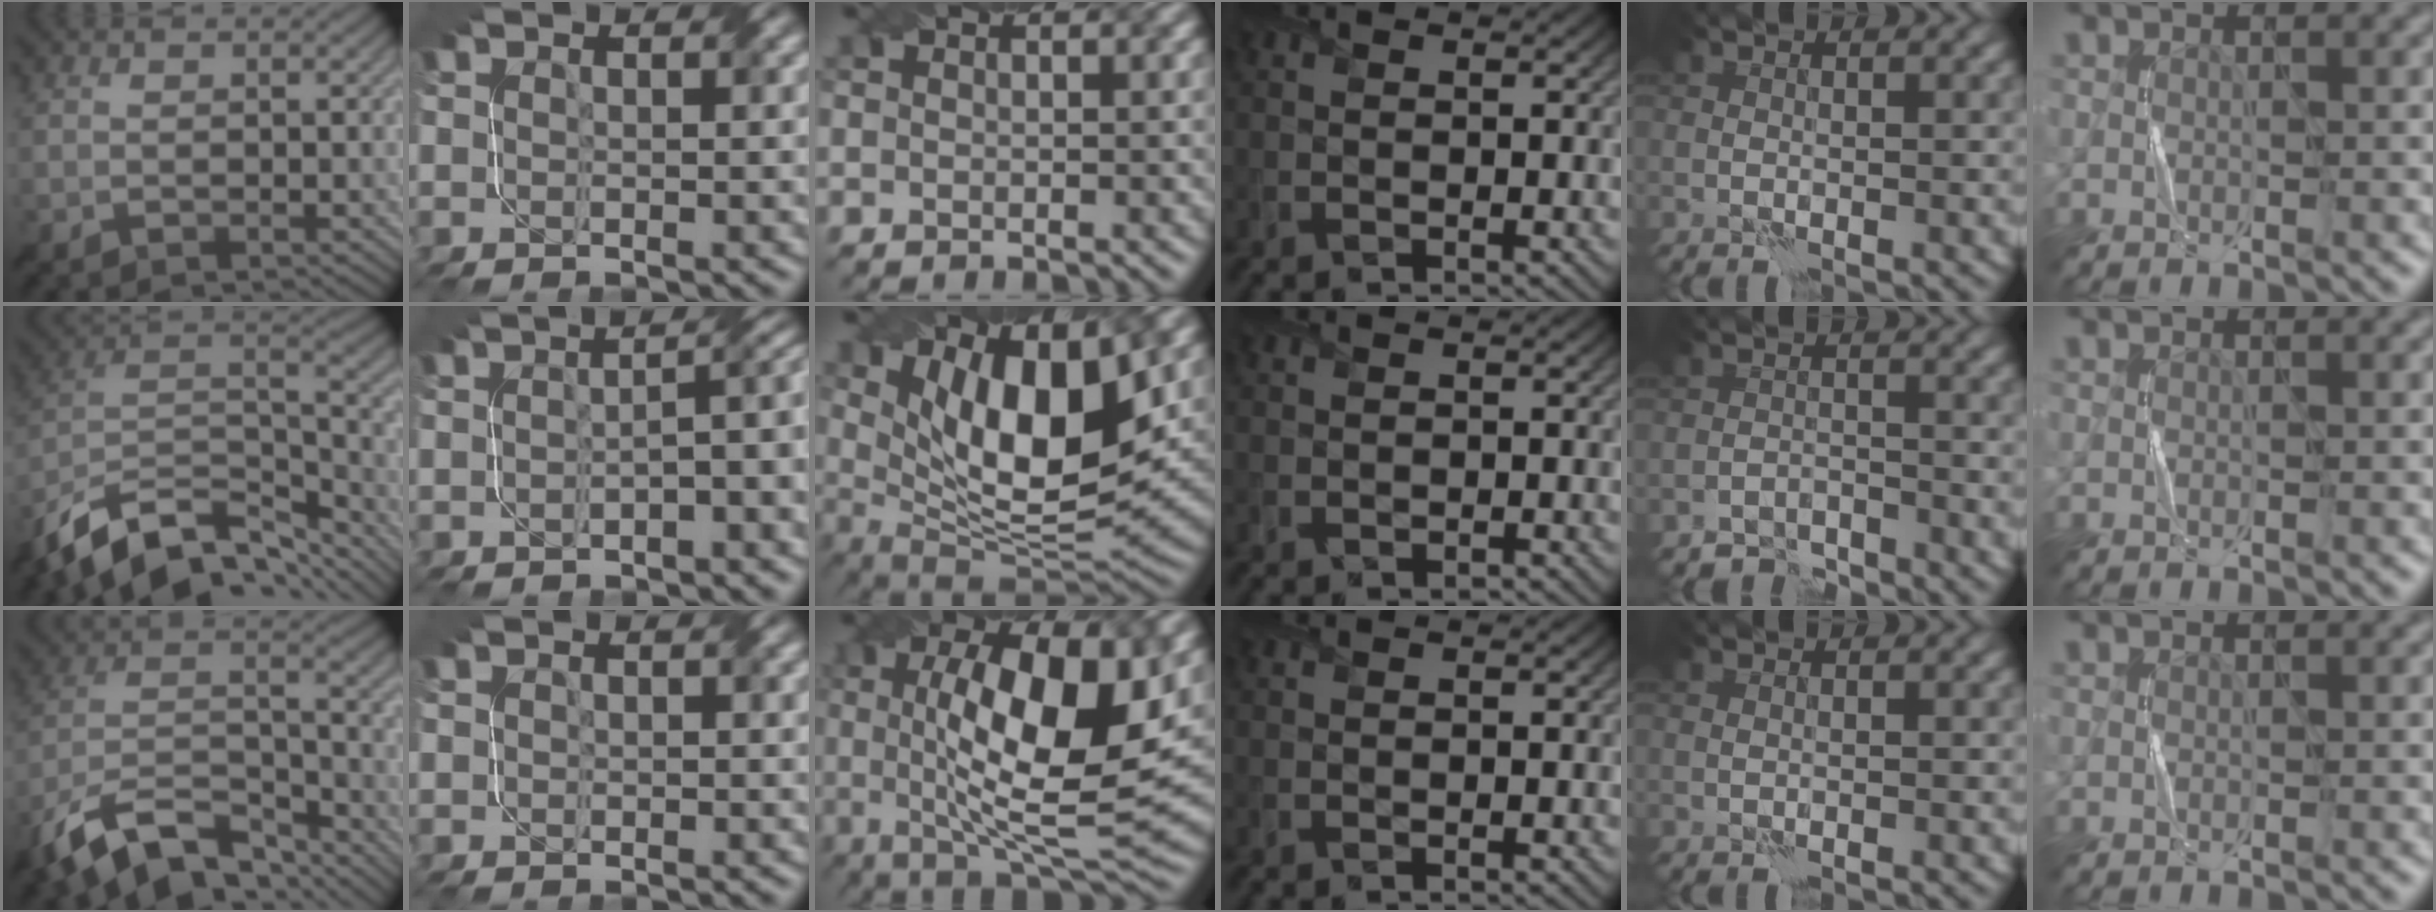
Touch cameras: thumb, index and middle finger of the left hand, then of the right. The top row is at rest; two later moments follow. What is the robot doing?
{"motion": "twist", "object": "screw"}